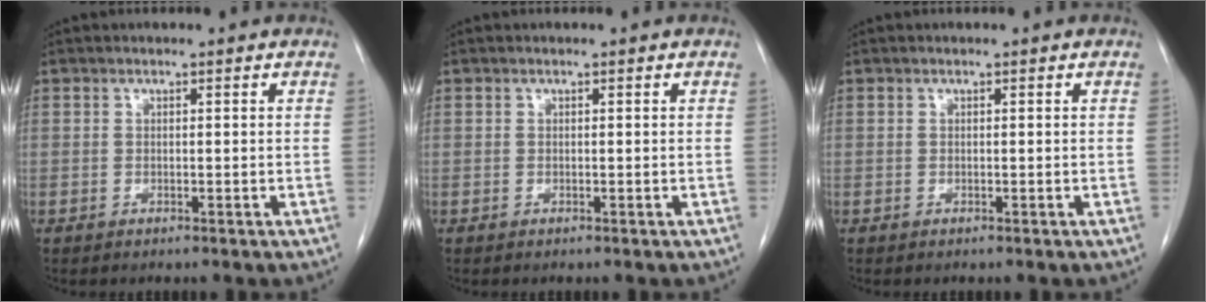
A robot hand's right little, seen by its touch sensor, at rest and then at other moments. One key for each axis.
{"total": 0.0}
{"total": 0.0}